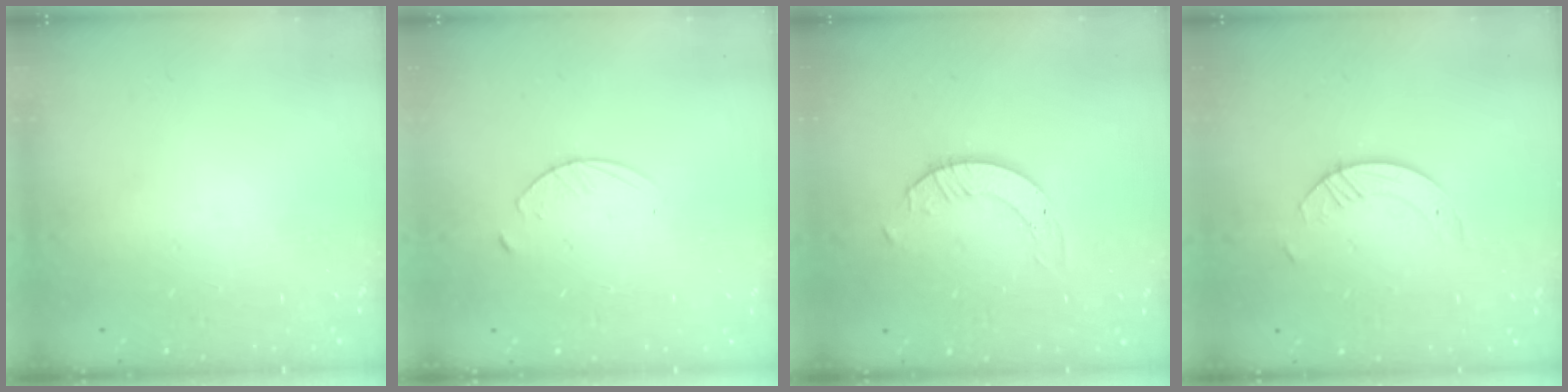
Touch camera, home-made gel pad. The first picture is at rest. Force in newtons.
{"total": 3.1, "press": 3.1, "slide": 0.3}
{"total": 2.7, "press": 2.7, "slide": 0.2}
{"total": 5.4, "press": 5.4, "slide": 0.5}